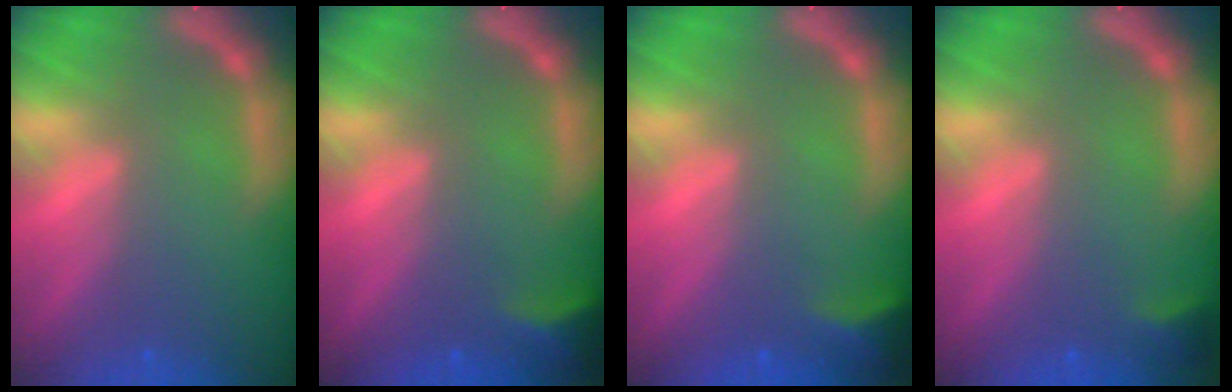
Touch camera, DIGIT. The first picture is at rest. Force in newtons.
{"total": 2.9}
{"total": 2.9}
{"total": 1.4}